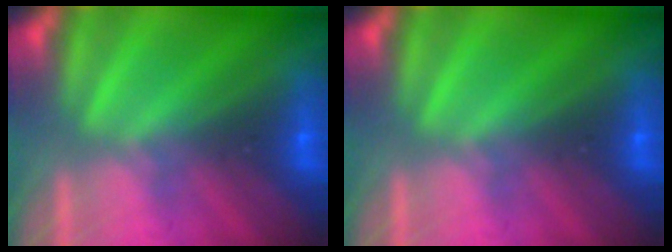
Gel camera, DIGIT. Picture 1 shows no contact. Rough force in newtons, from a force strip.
{"total": 0.0}